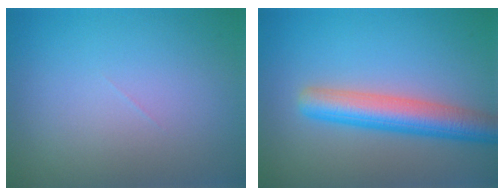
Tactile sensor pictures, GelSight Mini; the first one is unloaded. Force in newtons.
{"total": 5.5, "press": 5.5, "slide": 0.2}